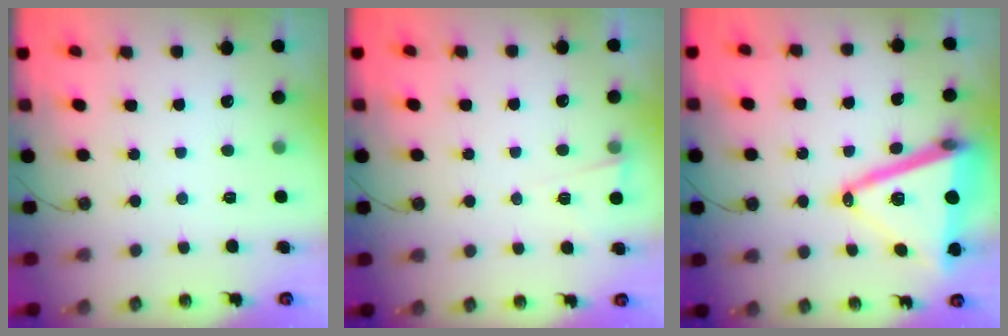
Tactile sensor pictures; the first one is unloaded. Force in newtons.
{"total": 3.1, "press": 2.9, "slide": 1.0}
{"total": 22.0, "press": 21.6, "slide": 3.6}